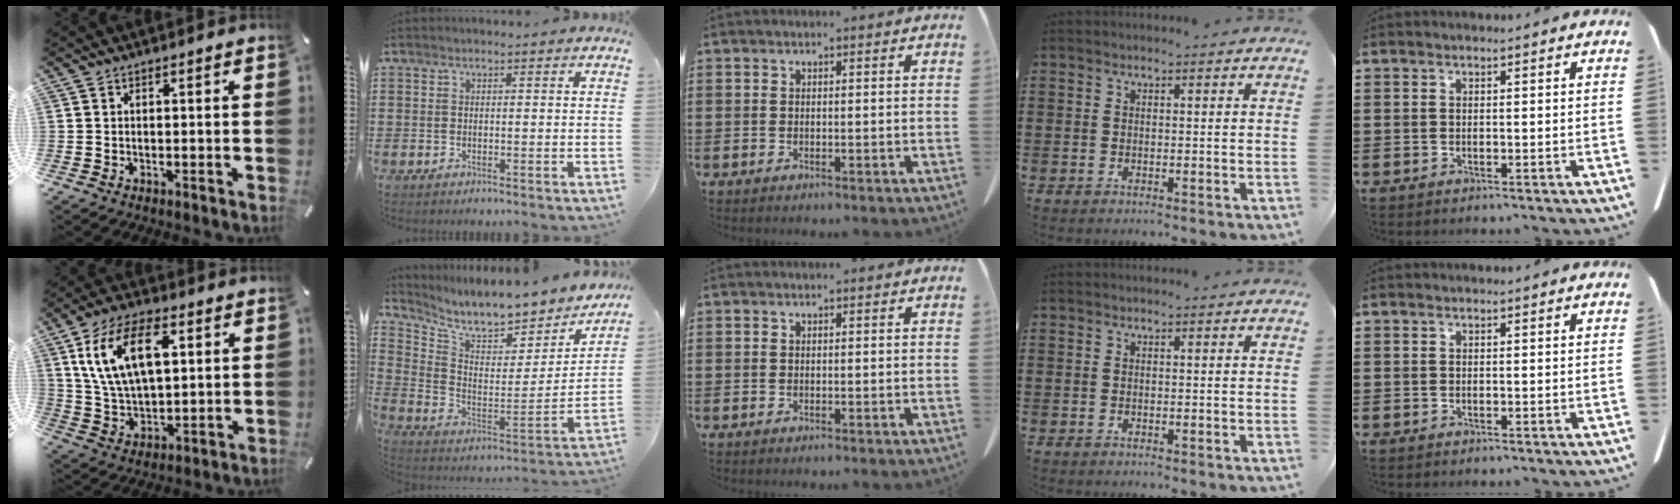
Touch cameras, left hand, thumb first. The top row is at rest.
{"thumb": {"total": 15.2, "force": [6.0, 8.3, 11.2], "torque": [-0.246, -0.002, 0.101]}, "index": {"total": 7.6, "force": [7.0, 1.0, 2.6], "torque": [-0.074, -0.075, 0.112]}}